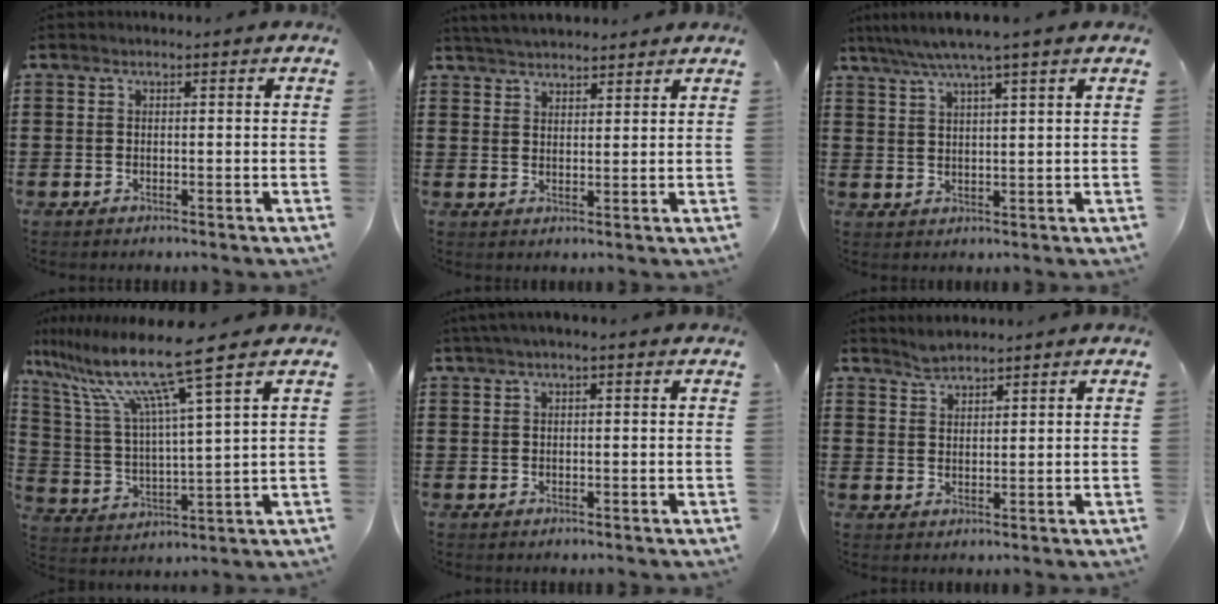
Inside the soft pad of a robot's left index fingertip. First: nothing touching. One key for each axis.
{"total": 3.4, "fx": 3.4, "fy": 0.2, "fz": 0.4, "tx": -0.018, "ty": -0.004, "tz": 0.064}
{"total": 4.5, "fx": 3.5, "fy": -0.5, "fz": 2.7, "tx": -0.062, "ty": -0.010, "tz": 0.060}
{"total": 11.9, "fx": 8.6, "fy": -0.1, "fz": 8.3, "tx": -0.192, "ty": -0.045, "tz": 0.138}
{"total": 1.2, "fx": 0.3, "fy": 0.0, "fz": 1.2, "tx": -0.021, "ty": 0.000, "tz": 0.005}
{"total": 2.0, "fx": 2.0, "fy": 0.3, "fz": 0.1, "tx": -0.008, "ty": 0.002, "tz": 0.040}